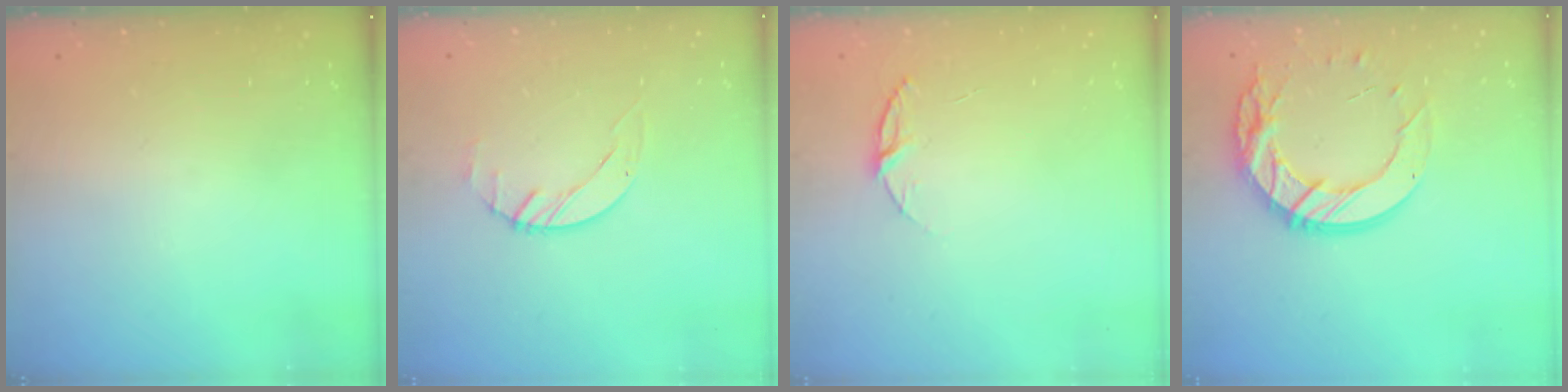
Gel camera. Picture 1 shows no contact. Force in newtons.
{"total": 1.4, "press": 1.4, "slide": 0.2}
{"total": 5.9, "press": 5.8, "slide": 0.6}
{"total": 16.8, "press": 16.8, "slide": 1.2}